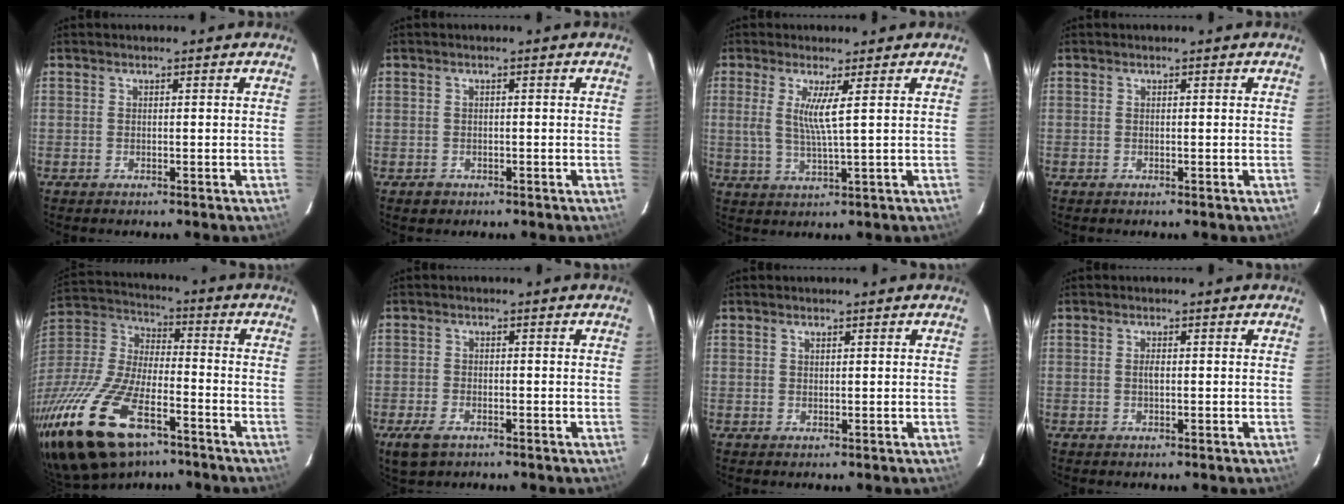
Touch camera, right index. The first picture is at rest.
{"total": 1.8, "force": [-0.8, 1.5, 0.4], "torque": [-0.007, 0.002, -0.007]}
{"total": 4.9, "force": [1.4, -0.6, 4.7], "torque": [-0.091, -0.011, 0.027]}
{"total": 0.0}
{"total": 25.3, "force": [-15.1, 11.1, 17.1], "torque": [-0.377, -0.034, -0.272]}
{"total": 5.0, "force": [-3.0, 2.7, 2.9], "torque": [-0.074, -0.012, -0.055]}
{"total": 0.6, "force": [0.5, 0.3, 0.2], "torque": [-0.004, 0.002, 0.009]}
{"total": 1.0, "force": [0.0, 0.5, 0.9], "torque": [-0.018, 0.001, -0.002]}